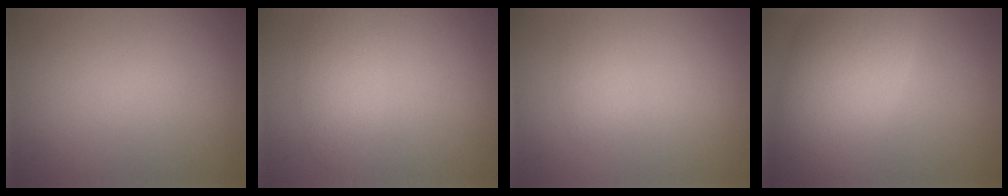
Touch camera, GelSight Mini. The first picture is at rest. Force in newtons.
{"total": 2.4, "press": 2.4, "slide": 0.1}
{"total": 1.0, "press": 1.0, "slide": 0.0}
{"total": 8.6, "press": 8.6, "slide": 0.4}